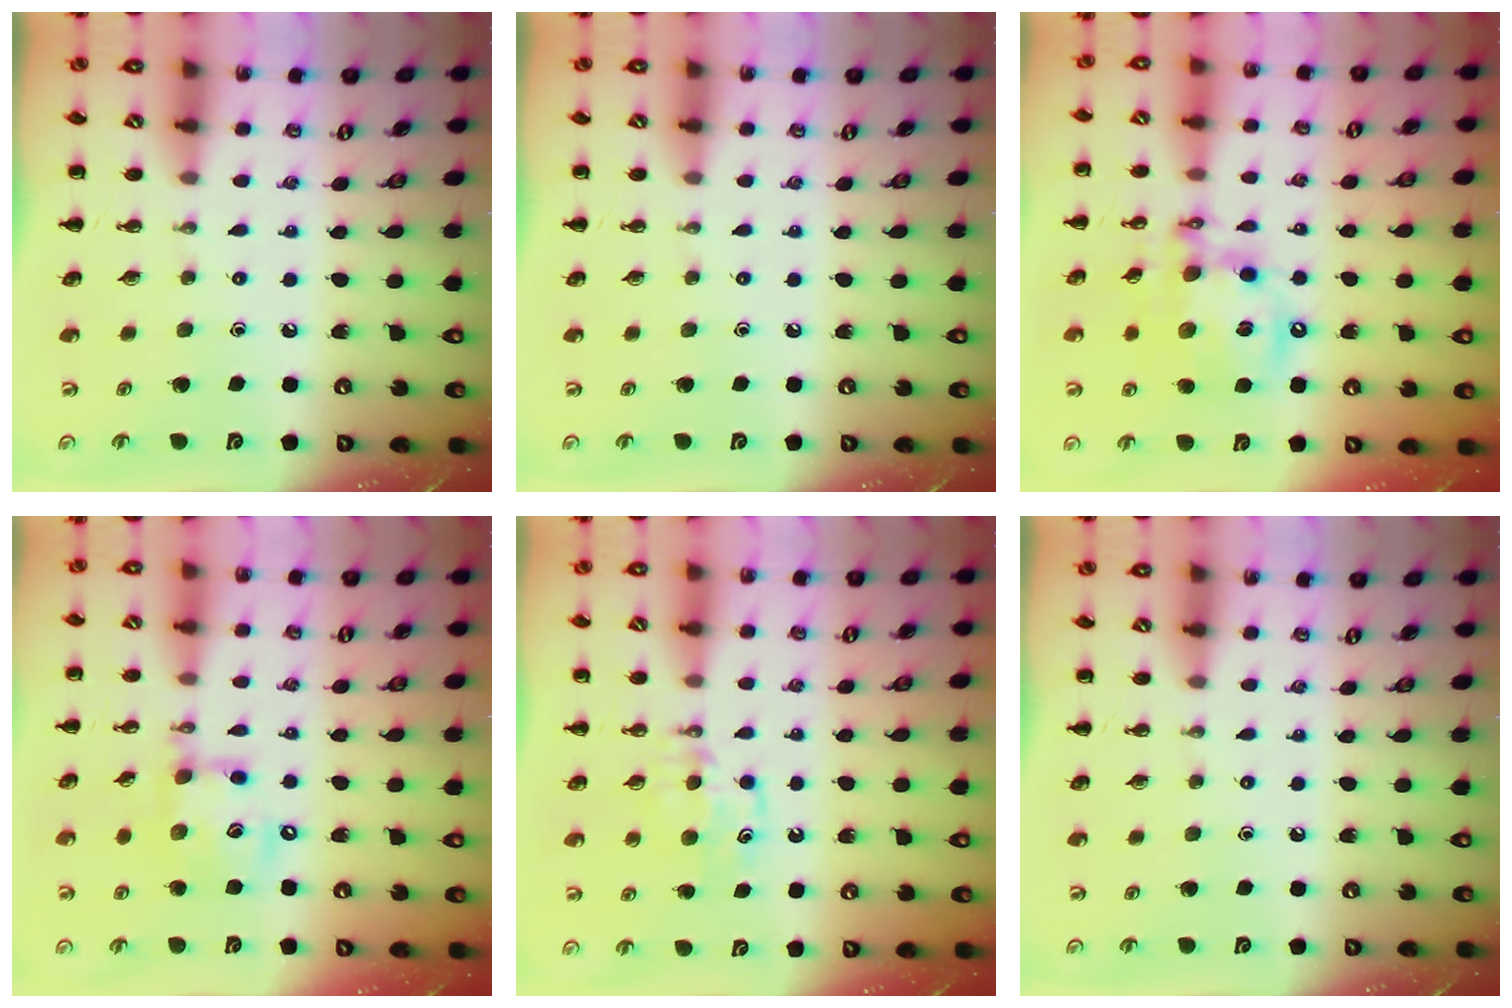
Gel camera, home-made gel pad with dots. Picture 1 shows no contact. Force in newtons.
{"total": 0.0}
{"total": 15.3, "press": 14.8, "slide": 3.7}
{"total": 12.7, "press": 12.5, "slide": 2.0}
{"total": 5.2, "press": 4.9, "slide": 1.5}
{"total": 0.0}